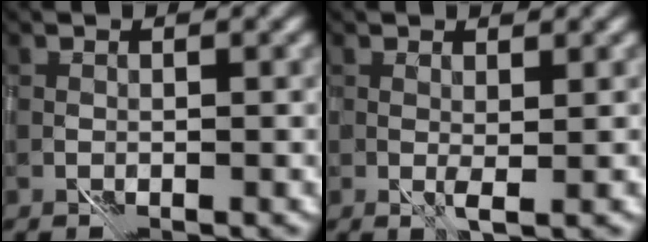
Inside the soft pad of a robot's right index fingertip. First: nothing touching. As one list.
[{"total": 1.7, "force": [1.4, -0.1, 0.9], "torque": [-0.015, 0.006, 0.025]}]